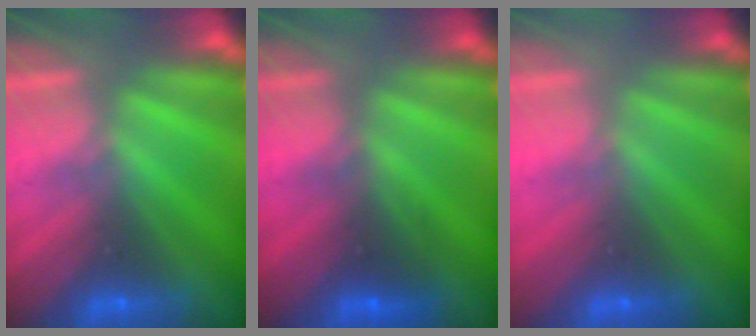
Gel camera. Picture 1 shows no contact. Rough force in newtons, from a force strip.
{"total": 2.6}
{"total": 3.3}